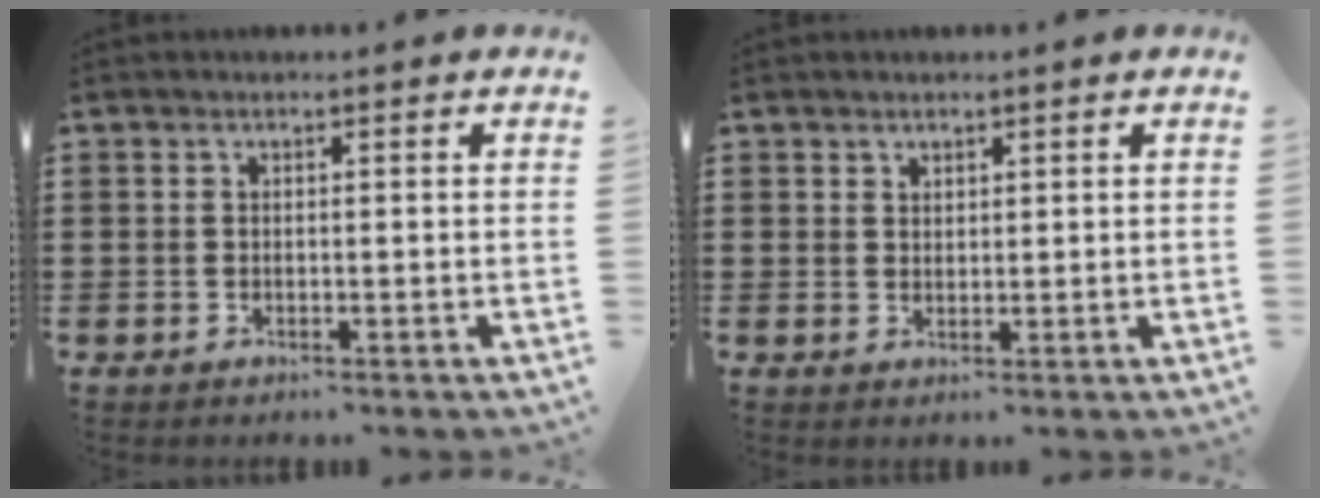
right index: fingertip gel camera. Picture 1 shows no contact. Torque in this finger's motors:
{"motor_torque": [-0.21, 0.29, 0.03, 0.00]}